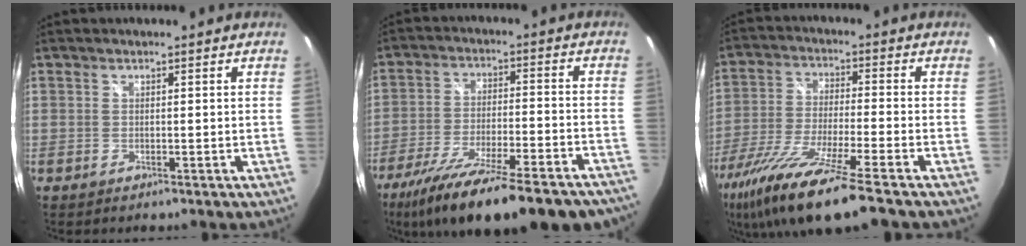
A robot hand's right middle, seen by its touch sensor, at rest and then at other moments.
{"total": 27.7, "force": [-22.1, 6.1, 15.6], "torque": [-0.276, -0.066, -0.321]}
{"total": 18.1, "force": [-12.9, 1.1, 12.6], "torque": [-0.255, -0.058, -0.231]}